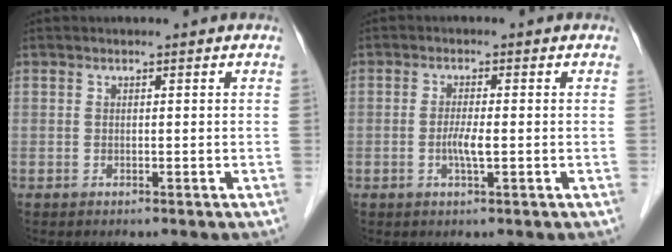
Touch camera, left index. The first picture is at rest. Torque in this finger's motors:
{"motor_torque": [0.38, 0.33, 0.10, 0.06]}